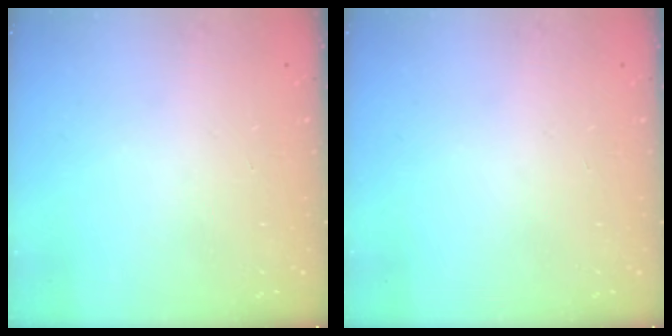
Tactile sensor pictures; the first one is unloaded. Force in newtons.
{"total": 0.0}